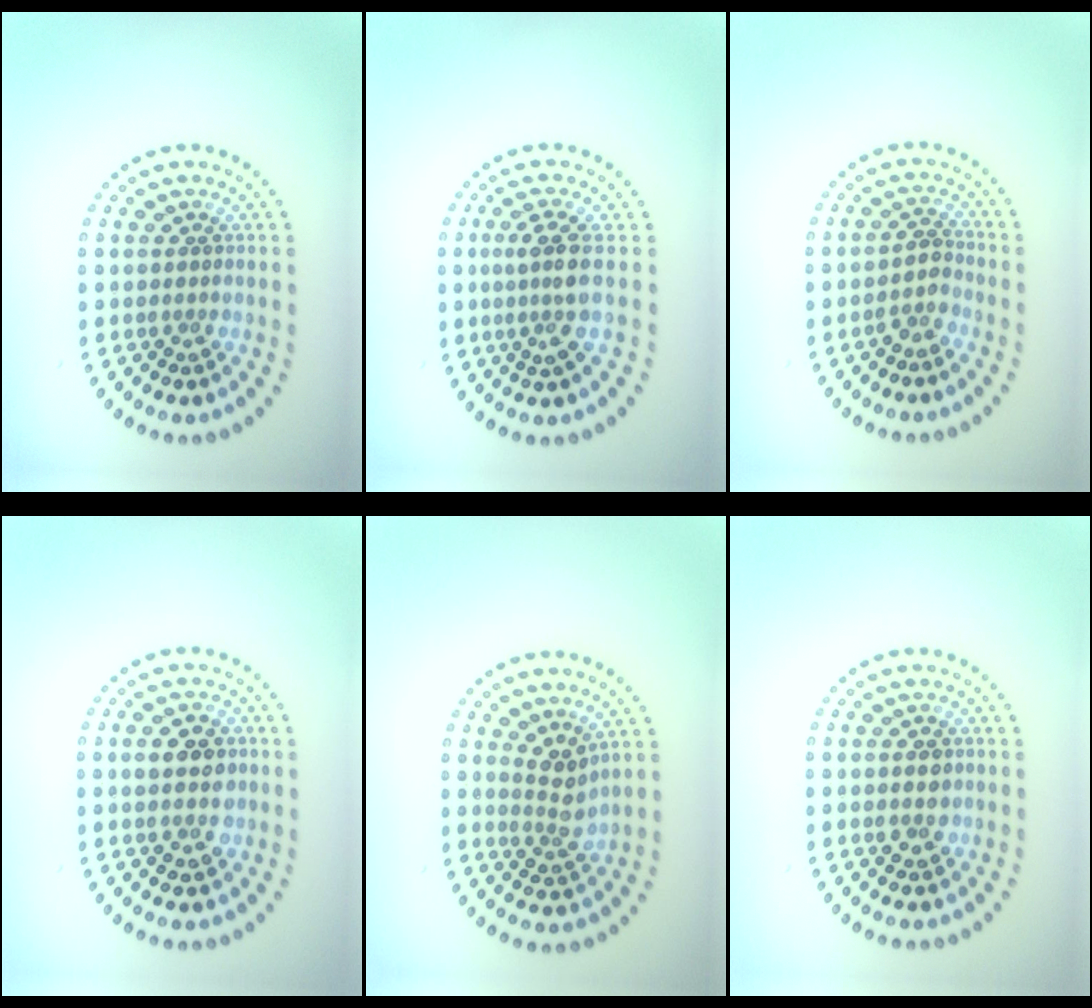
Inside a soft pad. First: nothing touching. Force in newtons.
{"total": 2.7, "press": 2.2, "slide": 1.7}
{"total": 1.8, "press": 1.4, "slide": 1.1}
{"total": 4.0, "press": 4.0, "slide": 0.3}
{"total": 2.5, "press": 2.0, "slide": 1.6}
{"total": 1.6, "press": 1.6, "slide": 0.2}